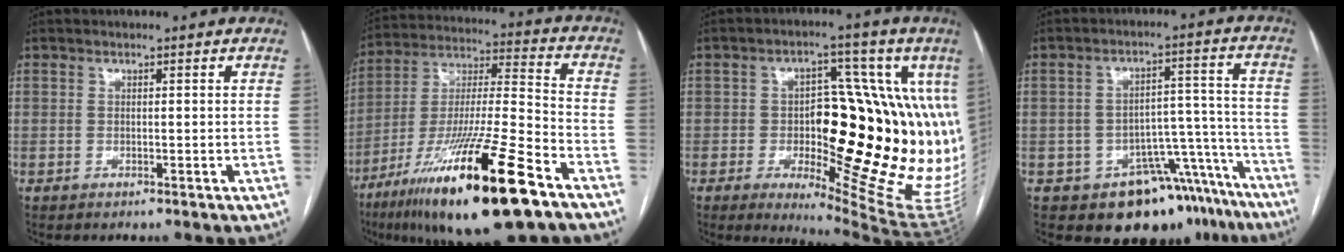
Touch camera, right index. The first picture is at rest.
{"total": 25.0, "force": [-14.6, 2.1, 20.2], "torque": [-0.349, -0.045, -0.252]}
{"total": 24.5, "force": [1.3, 7.1, 23.5], "torque": [-0.238, 0.029, 0.037]}
{"total": 14.9, "force": [-11.4, 8.1, 5.2], "torque": [-0.019, 0.071, -0.142]}